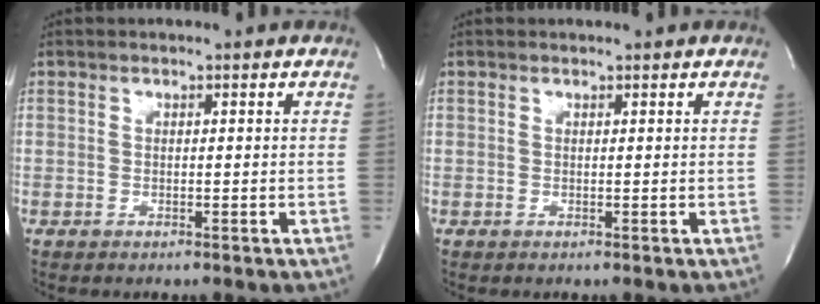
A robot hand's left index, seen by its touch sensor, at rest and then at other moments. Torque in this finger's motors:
{"motor_torque": [0.05, -0.03, -0.01, 0.00]}